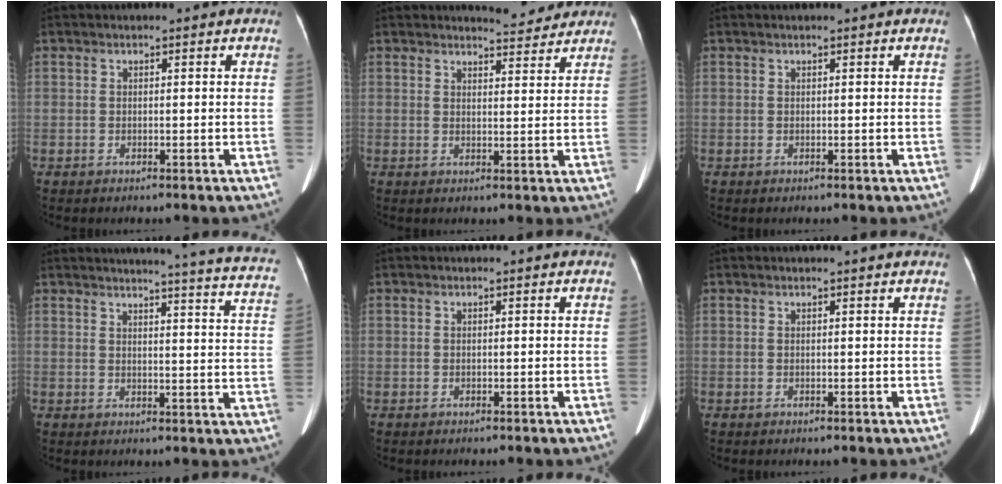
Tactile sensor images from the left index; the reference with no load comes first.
{"total": 4.7, "force": [4.6, 0.8, 0.4], "torque": [-0.008, -0.004, 0.054]}
{"total": 1.1, "force": [1.0, 0.0, 0.5], "torque": [-0.007, 0.014, 0.016]}
{"total": 18.8, "force": [17.0, -0.1, 8.0], "torque": [-0.100, -0.070, 0.177]}
{"total": 0.0}
{"total": 1.6, "force": [1.5, -0.1, 0.5], "torque": [-0.014, 0.006, 0.017]}